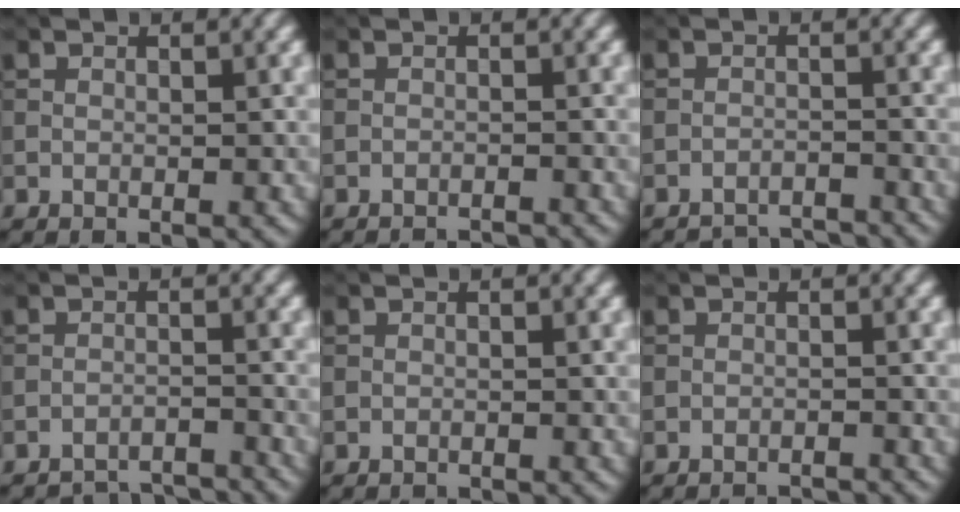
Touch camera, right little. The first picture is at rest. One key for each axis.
{"total": 2.8, "fx": -2.8, "fy": 0.3, "fz": 0.6, "tx": -0.007, "ty": 0.004, "tz": -0.039}
{"total": 4.7, "fx": -4.6, "fy": 0.6, "fz": 0.6, "tx": -0.009, "ty": -0.002, "tz": -0.067}
{"total": 5.2, "fx": -5.1, "fy": 0.8, "fz": 0.7, "tx": -0.011, "ty": -0.003, "tz": -0.073}
{"total": 1.2, "fx": -1.2, "fy": 0.1, "fz": 0.1, "tx": 0.004, "ty": -0.006, "tz": -0.021}
{"total": 3.2, "fx": -3.2, "fy": 0.3, "fz": 0.6, "tx": -0.007, "ty": 0.004, "tz": -0.044}